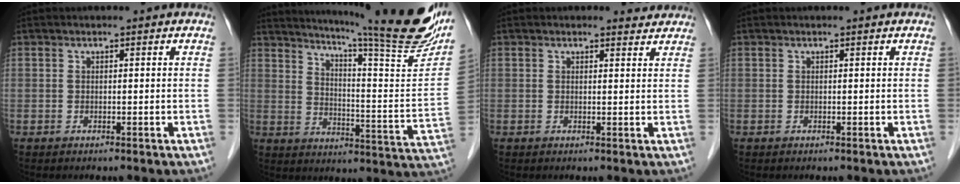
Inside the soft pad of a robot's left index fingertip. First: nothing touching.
{"total": 25.4, "force": [21.1, -0.3, 14.2], "torque": [-0.215, -0.080, 0.272]}
{"total": 1.8, "force": [1.7, 0.6, -0.1], "torque": [-0.007, -0.005, 0.013]}
{"total": 0.0}